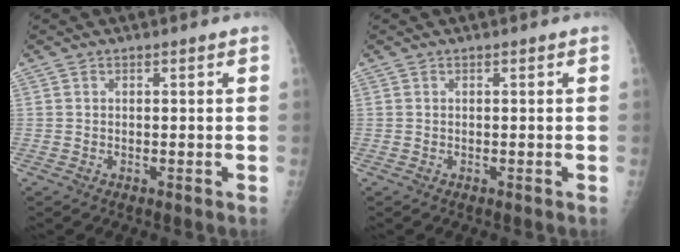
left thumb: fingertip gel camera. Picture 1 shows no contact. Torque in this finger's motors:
{"motor_torque": [0.00, -0.01, 0.01, -0.01, 0.00]}